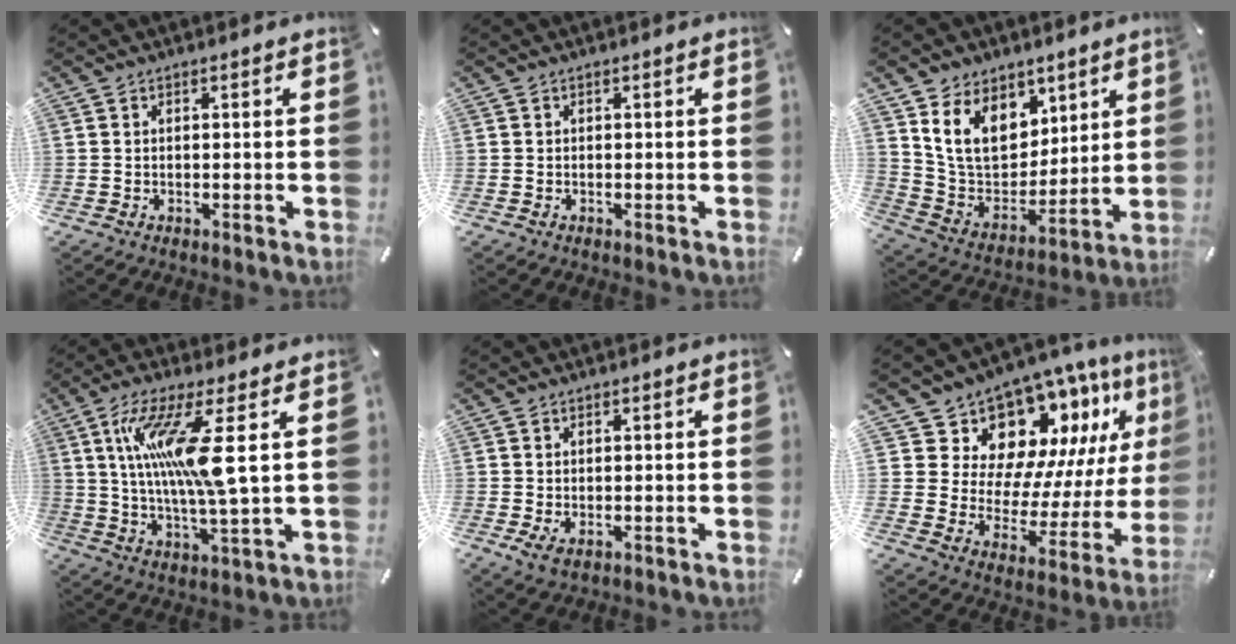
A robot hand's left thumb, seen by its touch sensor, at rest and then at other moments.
{"total": 0.0}
{"total": 14.7, "force": [7.5, 11.1, 6.2], "torque": [-0.123, -0.041, 0.150]}
{"total": 15.6, "force": [4.3, 2.0, 14.8], "torque": [-0.294, -0.010, 0.059]}
{"total": 2.0, "force": [-0.2, 1.0, 1.6], "torque": [-0.037, -0.001, -0.004]}
{"total": 14.0, "force": [10.9, 8.2, 3.1], "torque": [-0.041, -0.123, 0.191]}